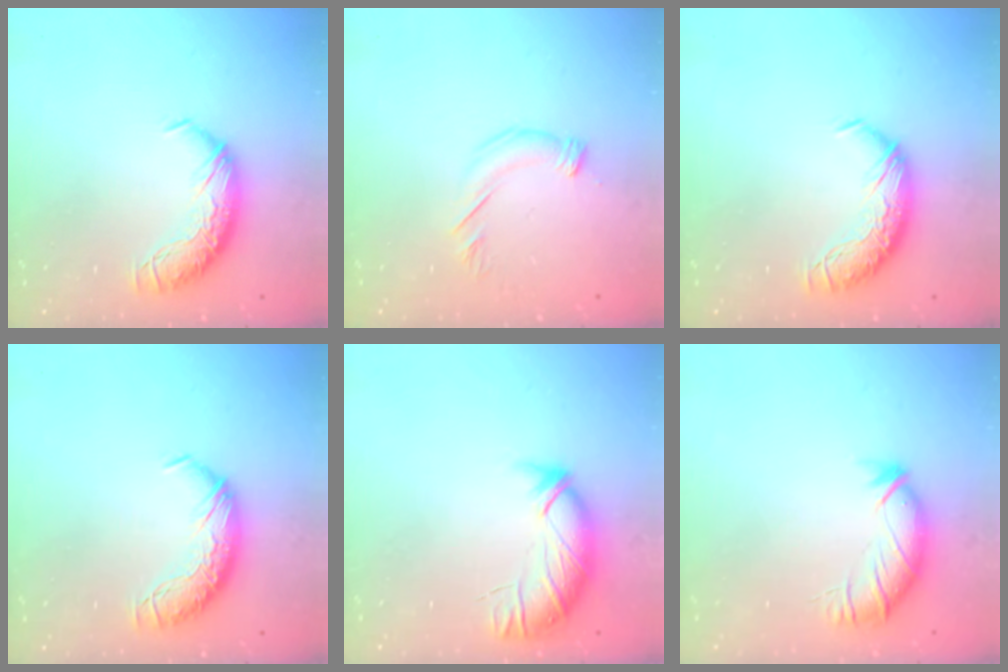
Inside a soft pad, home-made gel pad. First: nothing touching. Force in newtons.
{"total": 4.7, "press": 4.7, "slide": 0.8}
{"total": 0.0}
{"total": 0.0}
{"total": 3.6, "press": 3.1, "slide": 1.9}
{"total": 3.2, "press": 2.5, "slide": 1.9}